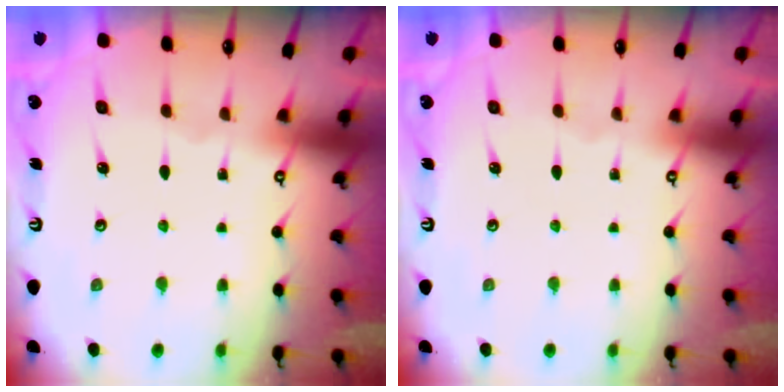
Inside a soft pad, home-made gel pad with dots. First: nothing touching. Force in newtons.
{"total": 0.0}